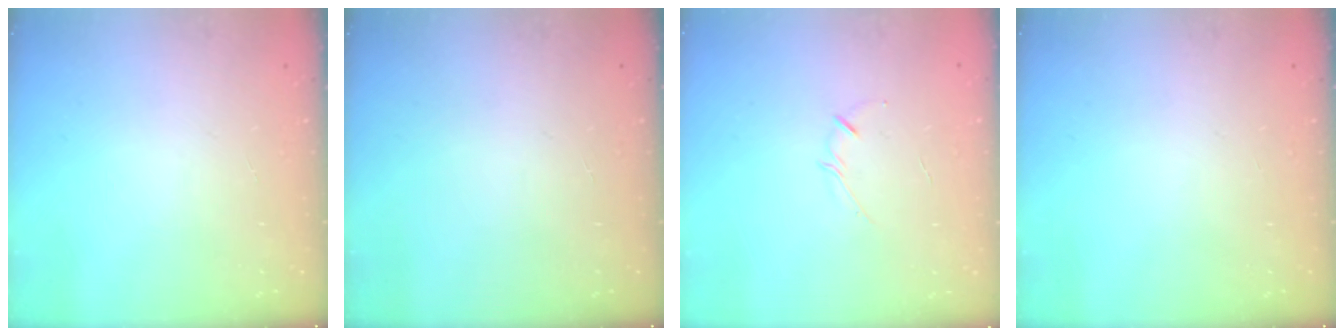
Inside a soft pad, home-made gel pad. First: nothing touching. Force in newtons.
{"total": 0.0}
{"total": 2.9, "press": 2.8, "slide": 0.6}
{"total": 0.0}